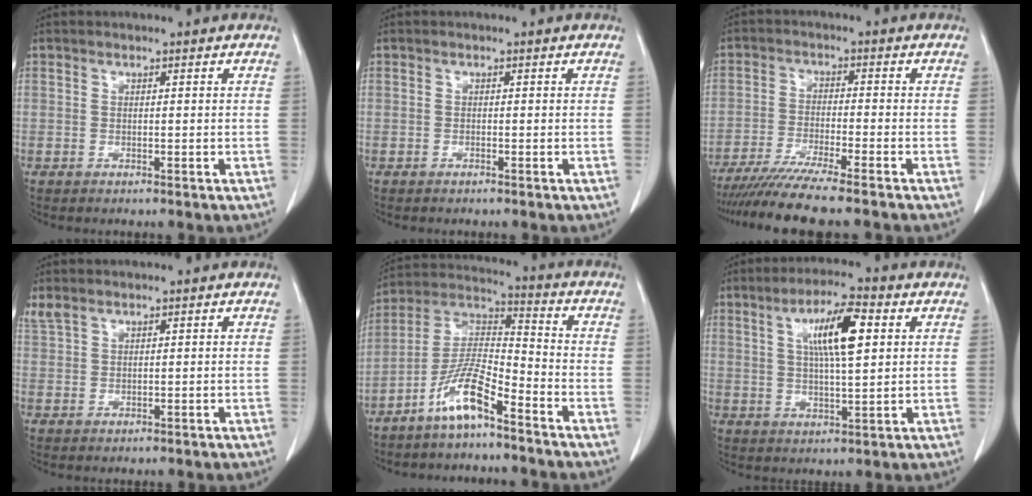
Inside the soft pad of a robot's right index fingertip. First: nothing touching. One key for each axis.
{"total": 0.0}
{"total": 10.5, "fx": -8.9, "fy": -0.8, "fz": 5.6, "tx": -0.079, "ty": -0.030, "tz": -0.144}
{"total": 2.3, "fx": 1.8, "fy": 0.8, "fz": 1.0, "tx": -0.034, "ty": 0.020, "tz": 0.048}
{"total": 9.7, "fx": -6.4, "fy": 1.5, "fz": 7.2, "tx": -0.154, "ty": 0.001, "tz": -0.128}
{"total": 9.4, "fx": 3.0, "fy": 1.6, "fz": 8.8, "tx": -0.155, "ty": 0.010, "tz": 0.053}